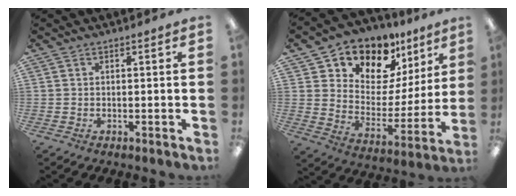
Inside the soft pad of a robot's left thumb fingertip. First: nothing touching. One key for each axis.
{"total": 12.4, "fx": 10.0, "fy": 6.9, "fz": 2.5, "tx": -0.060, "ty": -0.088, "tz": 0.186}